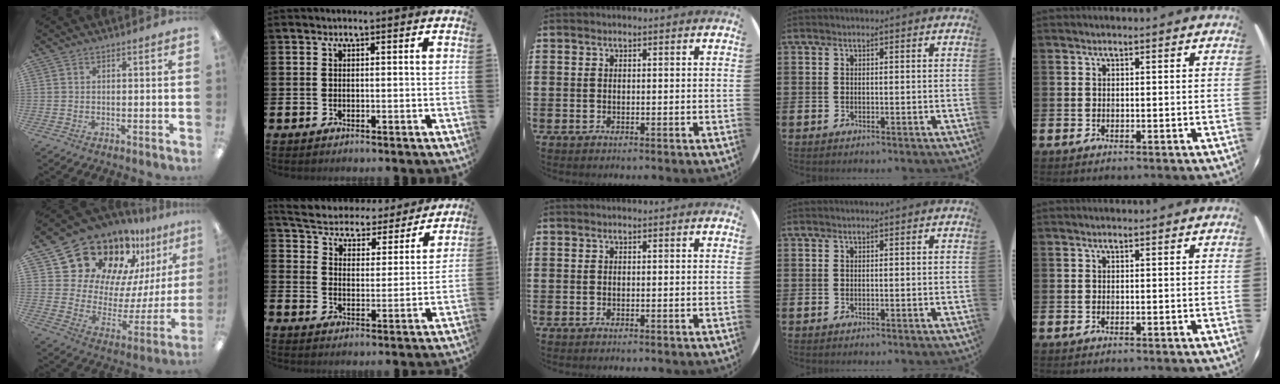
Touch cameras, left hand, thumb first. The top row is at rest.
{"thumb": {"total": 20.4, "force": [17.0, 9.9, 5.6], "torque": [-0.112, -0.139, 0.313]}, "index": {"total": 5.1, "force": [5.0, 1.3, 0.5], "torque": [-0.038, -0.044, 0.081]}}